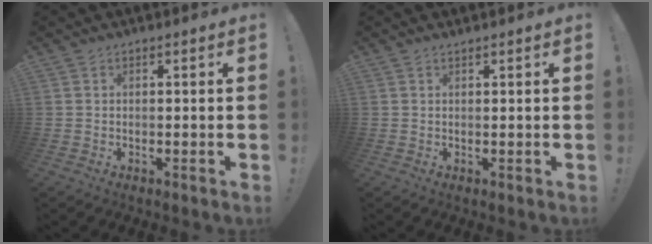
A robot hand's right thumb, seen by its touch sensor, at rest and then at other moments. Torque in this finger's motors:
{"motor_torque": [-0.10, -0.21, 0.00, -0.01, 0.11]}